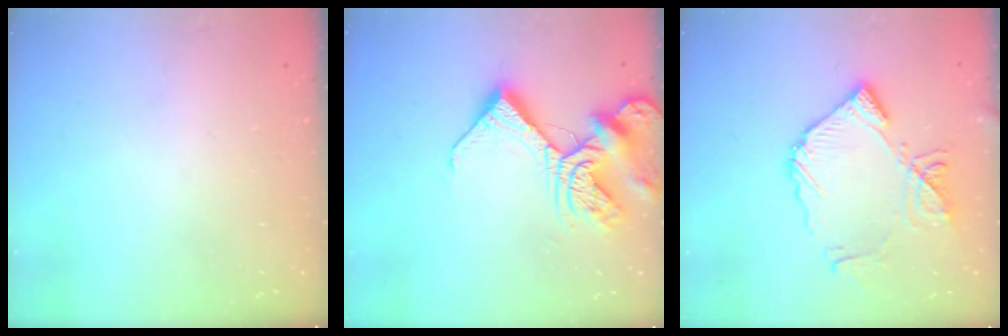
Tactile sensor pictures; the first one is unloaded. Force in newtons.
{"total": 12.8, "press": 12.7, "slide": 1.4}
{"total": 15.1, "press": 15.0, "slide": 1.5}